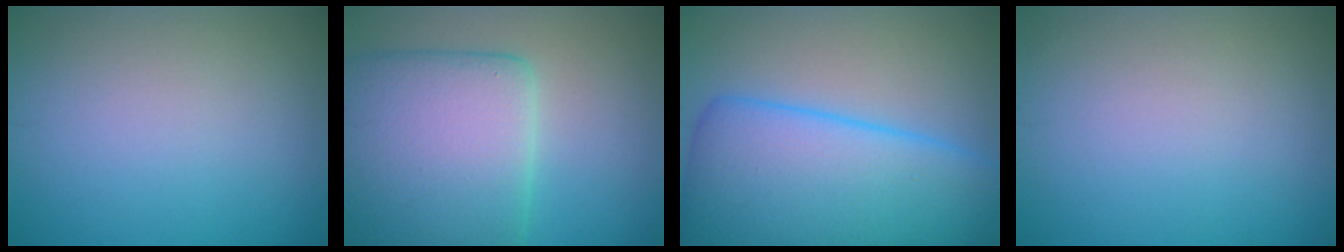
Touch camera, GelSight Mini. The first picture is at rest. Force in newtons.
{"total": 10.7, "press": 10.7, "slide": 0.5}
{"total": 12.2, "press": 12.1, "slide": 0.4}
{"total": 0.0}